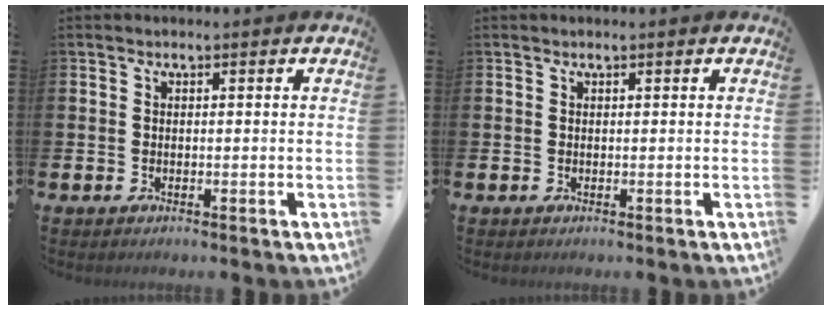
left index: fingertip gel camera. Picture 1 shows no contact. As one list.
[{"total": 0.0}]